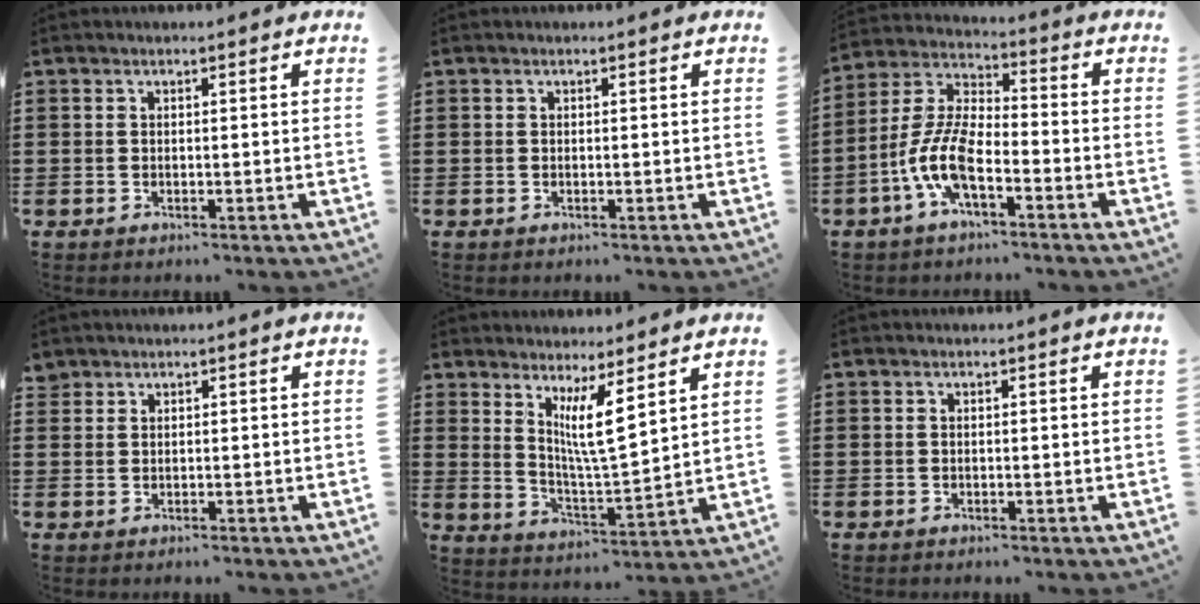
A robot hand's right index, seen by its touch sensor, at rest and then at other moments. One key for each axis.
{"total": 0.0}
{"total": 9.1, "fx": -4.3, "fy": 3.1, "fz": 7.4, "tx": -0.187, "ty": -0.014, "tz": -0.087}
{"total": 1.0, "fx": 0.8, "fy": 0.7, "fz": 0.0, "tx": -0.003, "ty": 0.001, "tz": 0.016}
{"total": 6.6, "fx": 3.8, "fy": 0.5, "fz": 5.4, "tx": -0.107, "ty": -0.019, "tz": 0.063}
{"total": 0.0}